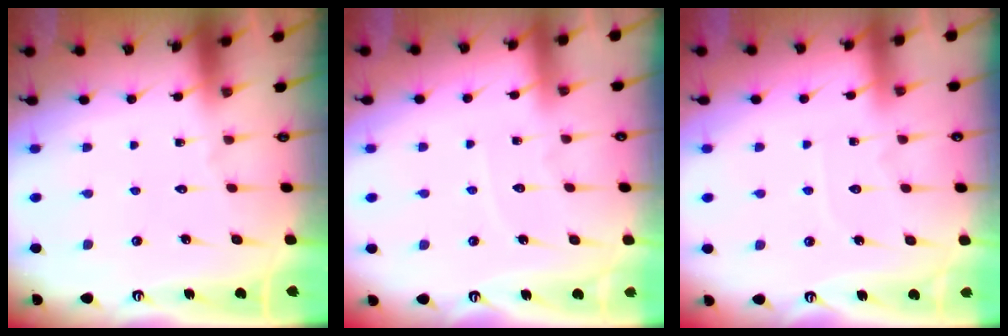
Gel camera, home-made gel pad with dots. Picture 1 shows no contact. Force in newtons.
{"total": 4.0, "press": 4.0, "slide": 0.6}
{"total": 3.8, "press": 3.8, "slide": 0.4}